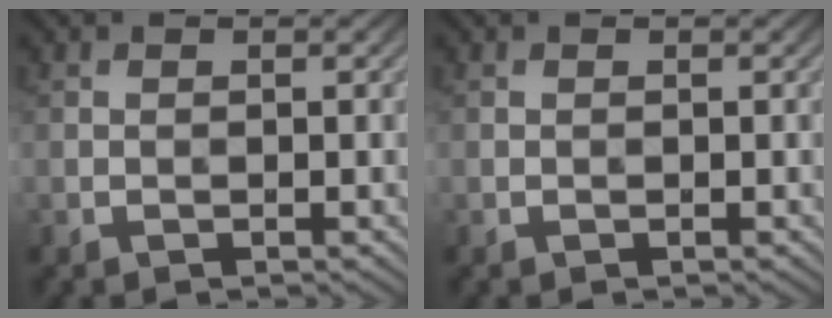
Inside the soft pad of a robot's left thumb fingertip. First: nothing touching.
{"total": 0.0}